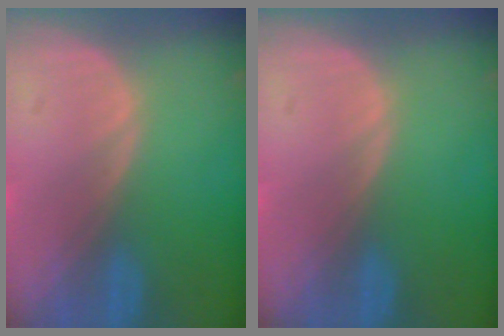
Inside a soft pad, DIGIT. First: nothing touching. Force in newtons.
{"total": 0.0}